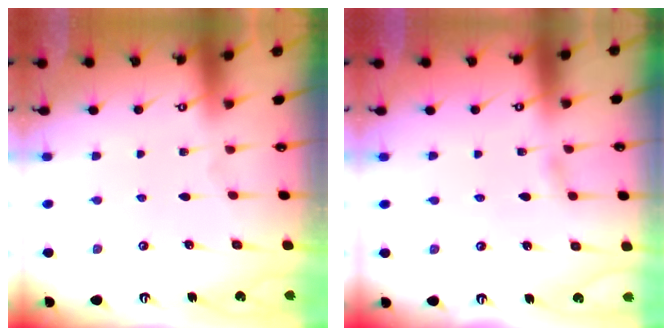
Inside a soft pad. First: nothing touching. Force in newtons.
{"total": 2.6, "press": 2.6, "slide": 0.3}